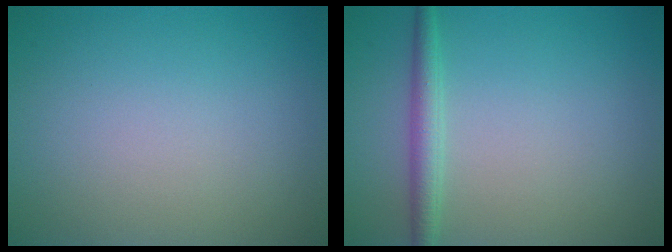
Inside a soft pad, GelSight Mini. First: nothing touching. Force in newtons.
{"total": 2.1, "press": 2.1, "slide": 0.0}